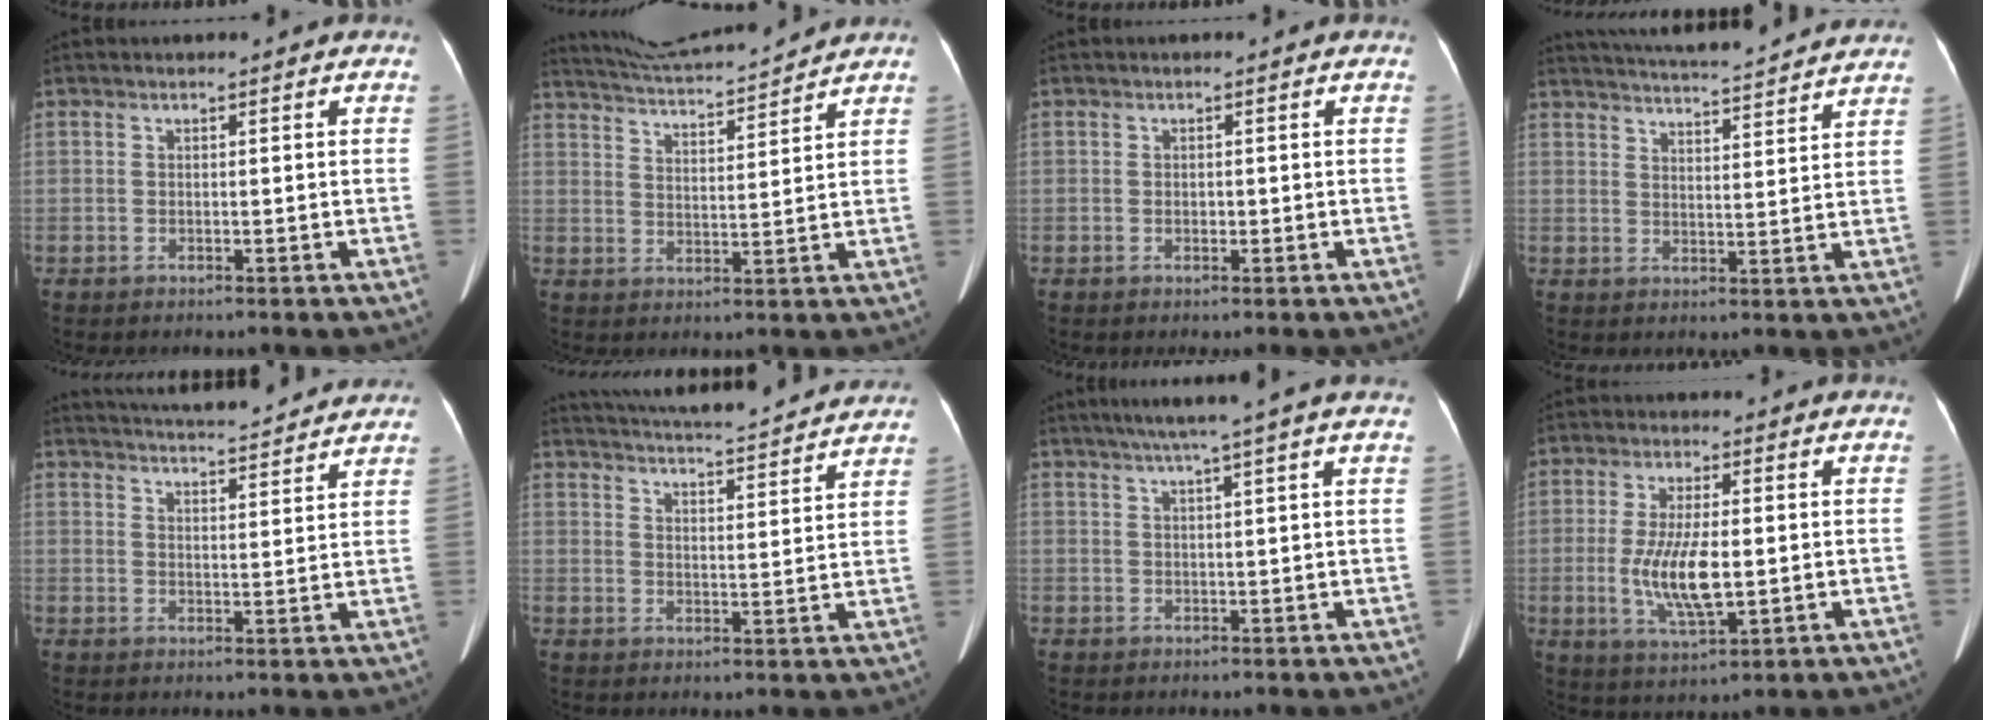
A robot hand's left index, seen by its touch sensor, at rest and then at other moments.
{"total": 12.3, "force": [11.8, -0.1, 3.6], "torque": [-0.074, 0.007, 0.182]}
{"total": 0.8, "force": [-0.5, 0.6, 0.4], "torque": [-0.010, -0.008, -0.009]}
{"total": 17.6, "force": [16.4, 1.3, 6.3], "torque": [-0.104, 0.014, 0.219]}
{"total": 15.6, "force": [14.6, 1.7, 5.3], "torque": [-0.083, 0.018, 0.192]}
{"total": 20.9, "force": [19.4, 2.0, 7.6], "torque": [-0.126, -0.001, 0.251]}
{"total": 6.8, "force": [5.2, -1.4, 4.3], "torque": [-0.059, 0.022, 0.070]}
{"total": 8.9, "force": [-1.1, 2.5, 8.5], "torque": [-0.178, -0.019, -0.015]}